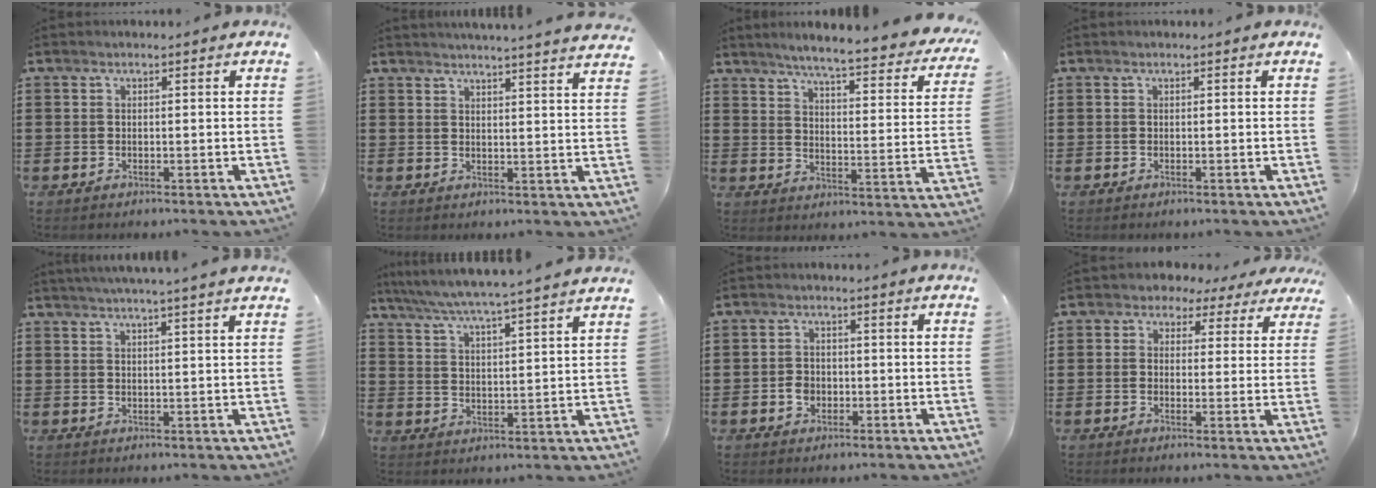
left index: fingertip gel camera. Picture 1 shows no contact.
{"total": 3.3, "force": [3.2, -0.9, 0.3], "torque": [-0.014, -0.020, 0.056]}
{"total": 5.3, "force": [4.6, -0.5, 2.5], "torque": [-0.064, -0.039, 0.068]}
{"total": 0.0}
{"total": 3.0, "force": [2.8, -0.9, 0.6], "torque": [-0.018, -0.010, 0.049]}
{"total": 5.1, "force": [4.7, -0.9, 1.9], "torque": [-0.057, -0.035, 0.077]}
{"total": 2.6, "force": [-0.8, 2.1, 1.2], "torque": [-0.027, 0.003, -0.017]}
{"total": 2.6, "force": [1.5, 2.1, 0.5], "torque": [-0.017, -0.003, 0.021]}